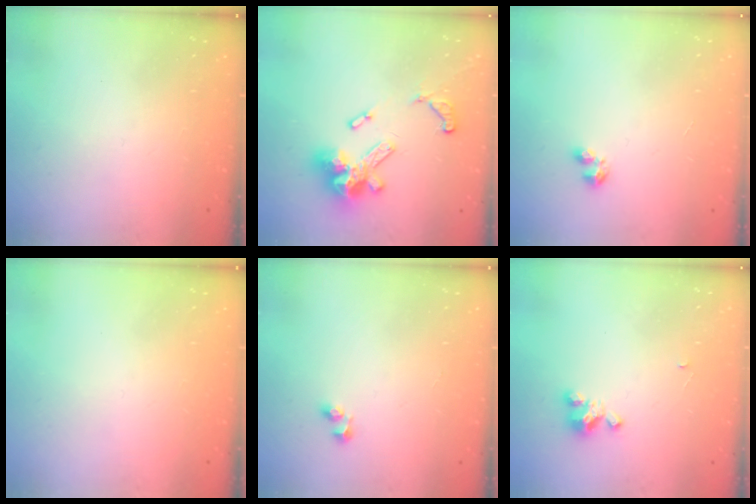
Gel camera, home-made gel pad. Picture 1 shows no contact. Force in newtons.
{"total": 15.1, "press": 15.1, "slide": 1.0}
{"total": 2.8, "press": 2.8, "slide": 0.5}
{"total": 0.0}
{"total": 3.0, "press": 2.7, "slide": 1.3}
{"total": 3.2, "press": 3.2, "slide": 0.3}